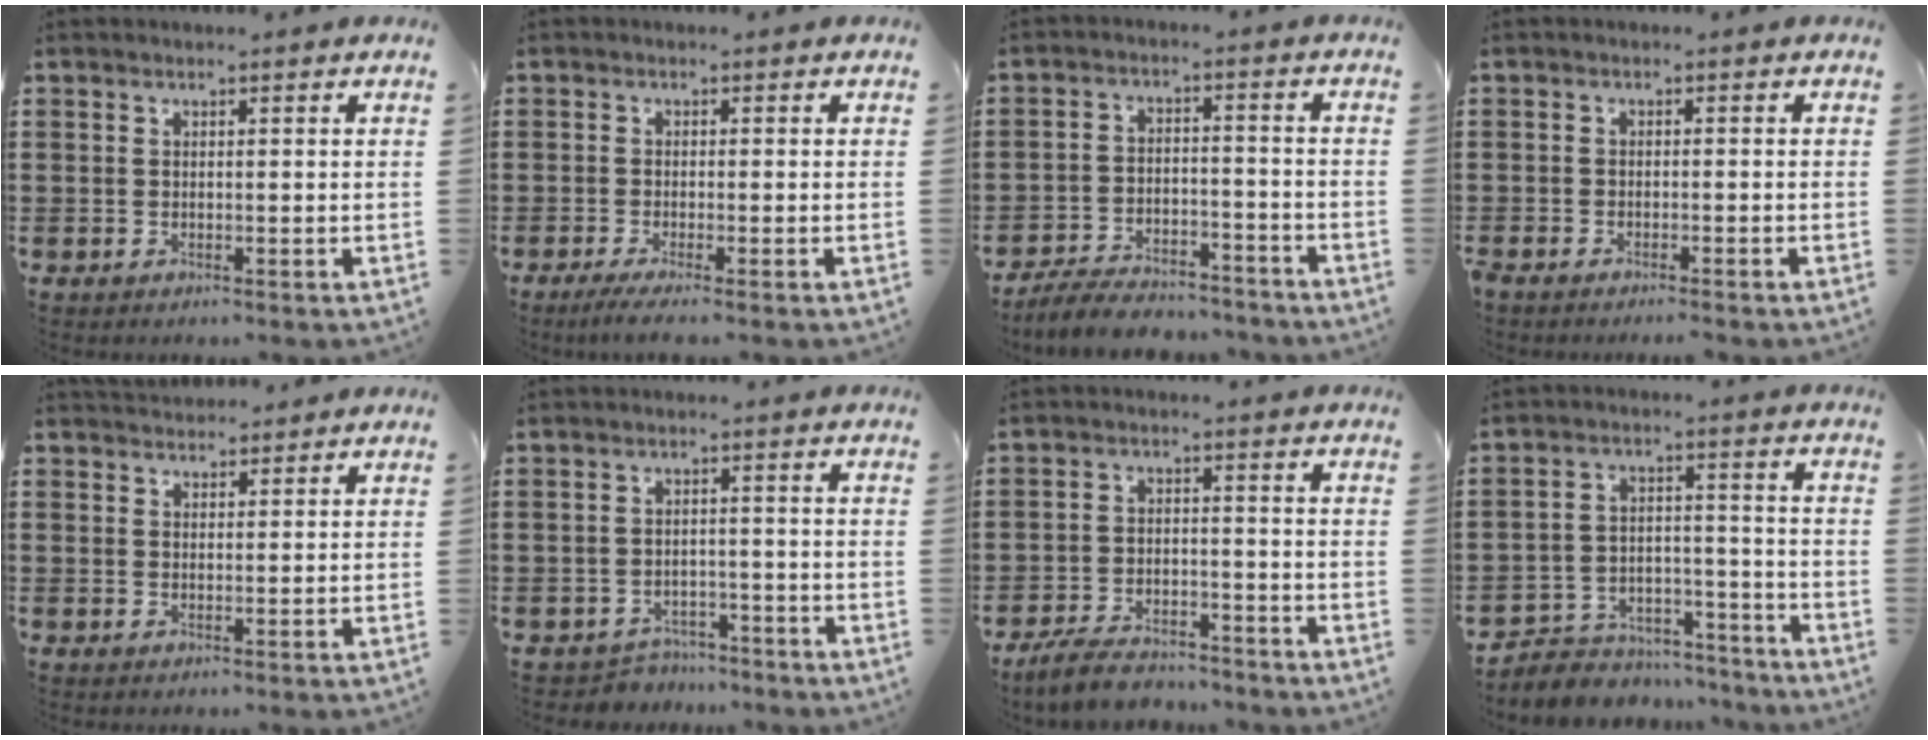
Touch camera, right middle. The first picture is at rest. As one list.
[{"total": 1.6, "force": [-1.1, -0.2, 1.2], "torque": [-0.027, -0.007, -0.021]}, {"total": 6.1, "force": [-5.8, 0.9, 1.6], "torque": [-0.035, 0.005, -0.114]}, {"total": 1.4, "force": [-1.3, 0.0, 0.3], "torque": [-0.006, 0.002, -0.026]}, {"total": 2.1, "force": [2.0, 0.7, 0.0], "torque": [-0.005, 0.004, 0.039]}, {"total": 2.9, "force": [-2.8, 0.7, -0.2], "torque": [-0.007, -0.001, -0.061]}, {"total": 5.6, "force": [-5.2, 1.2, 1.8], "torque": [-0.040, 0.004, -0.101]}, {"total": 5.1, "force": [-4.8, 1.6, 0.2], "torque": [-0.009, 0.010, -0.100]}]